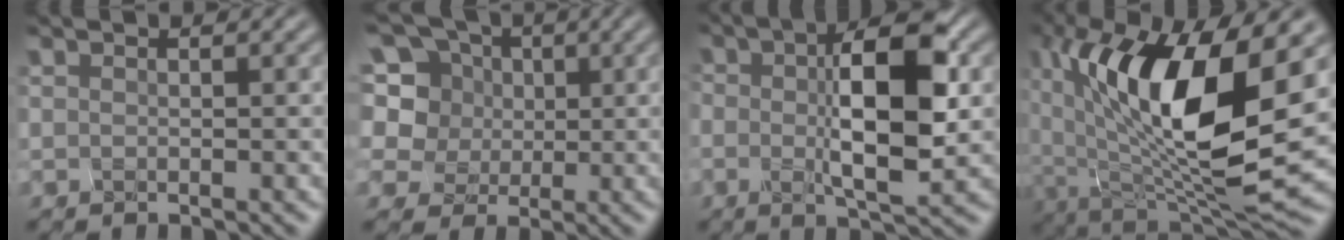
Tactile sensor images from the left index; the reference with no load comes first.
{"total": 8.3, "force": [4.3, 6.5, 2.9], "torque": [-0.082, 0.030, 0.078]}
{"total": 7.3, "force": [-0.4, 2.5, 6.9], "torque": [-0.132, 0.003, 0.011]}
{"total": 12.9, "force": [1.7, 5.1, 11.8], "torque": [-0.225, -0.015, 0.043]}